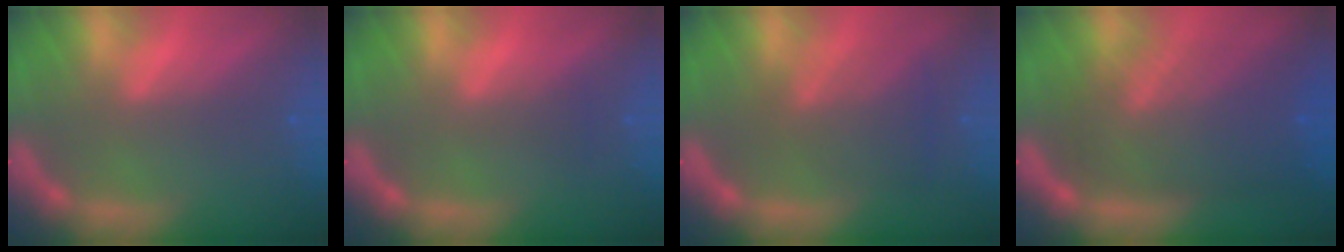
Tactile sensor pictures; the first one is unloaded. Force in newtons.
{"total": 1.0}
{"total": 4.6}
{"total": 9.6}